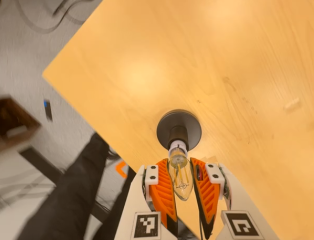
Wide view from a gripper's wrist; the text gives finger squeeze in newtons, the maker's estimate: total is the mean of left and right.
{"total": 21.2, "left": 22.0, "right": 20.3}